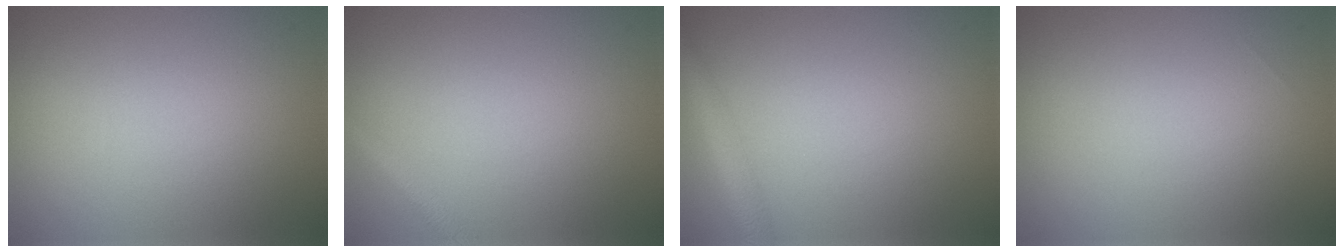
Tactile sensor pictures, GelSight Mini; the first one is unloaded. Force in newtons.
{"total": 1.4, "press": 1.4, "slide": 0.1}
{"total": 2.7, "press": 2.7, "slide": 0.1}
{"total": 0.0}